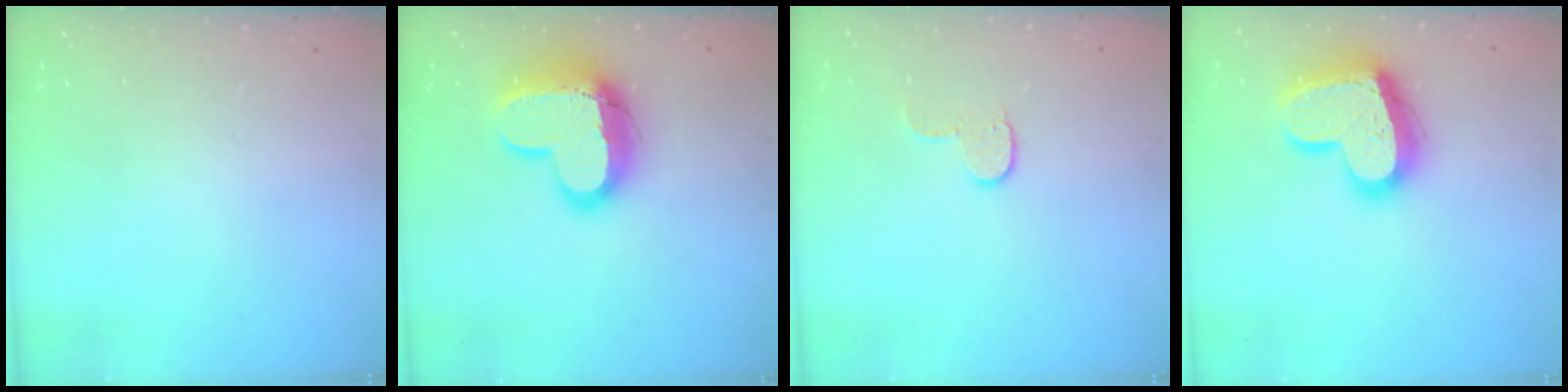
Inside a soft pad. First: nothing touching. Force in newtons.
{"total": 17.4, "press": 17.3, "slide": 1.3}
{"total": 6.1, "press": 6.1, "slide": 0.4}
{"total": 19.3, "press": 19.2, "slide": 2.0}